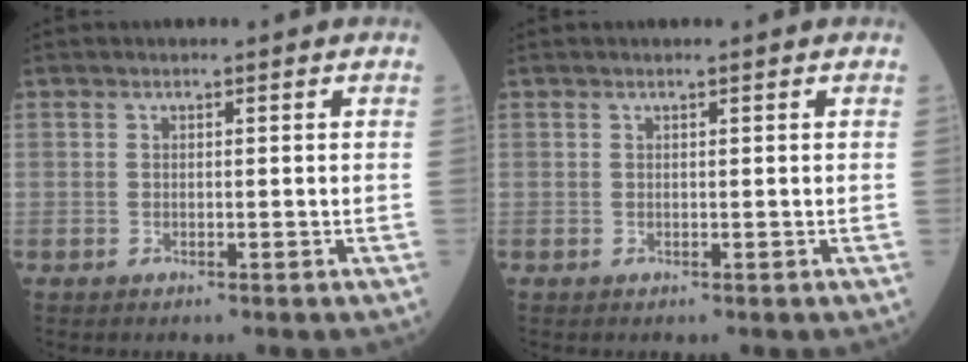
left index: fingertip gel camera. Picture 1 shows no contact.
{"total": 0.0}